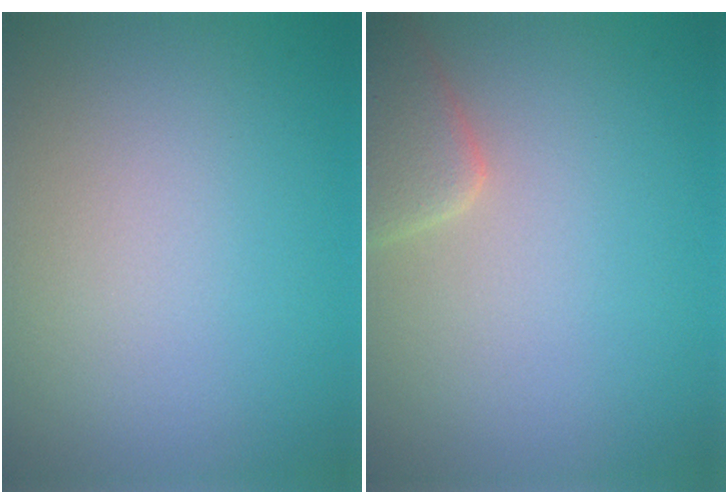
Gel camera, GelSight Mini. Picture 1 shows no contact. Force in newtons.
{"total": 3.0, "press": 3.0, "slide": 0.2}